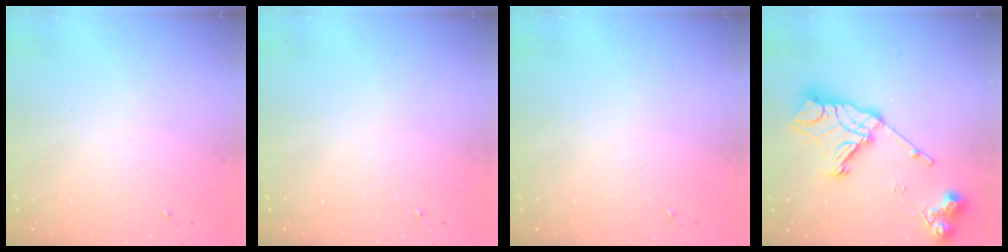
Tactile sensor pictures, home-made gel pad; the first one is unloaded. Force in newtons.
{"total": 0.0}
{"total": 0.0}
{"total": 18.6, "press": 18.5, "slide": 1.4}